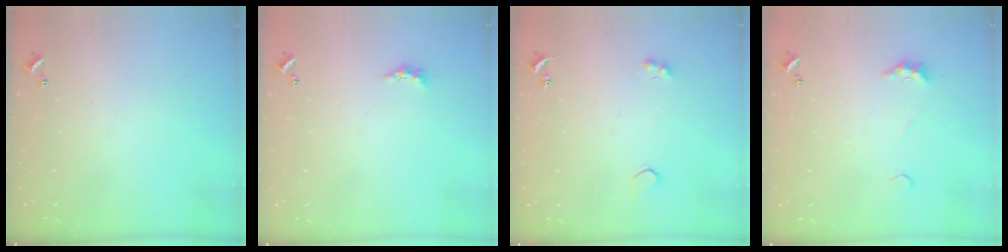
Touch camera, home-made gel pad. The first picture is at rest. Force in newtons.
{"total": 2.2, "press": 2.2, "slide": 0.6}
{"total": 2.1, "press": 1.9, "slide": 1.0}
{"total": 2.5, "press": 2.4, "slide": 0.7}